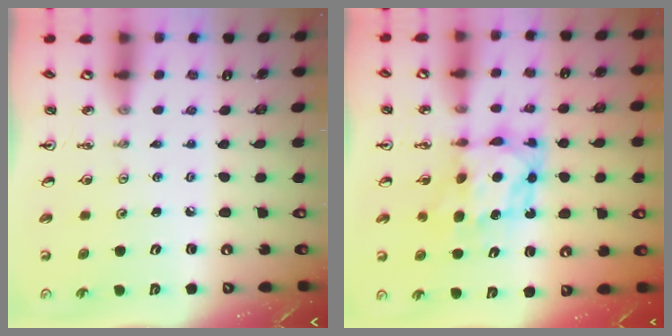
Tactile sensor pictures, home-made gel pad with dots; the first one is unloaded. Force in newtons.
{"total": 7.3, "press": 7.3, "slide": 0.6}